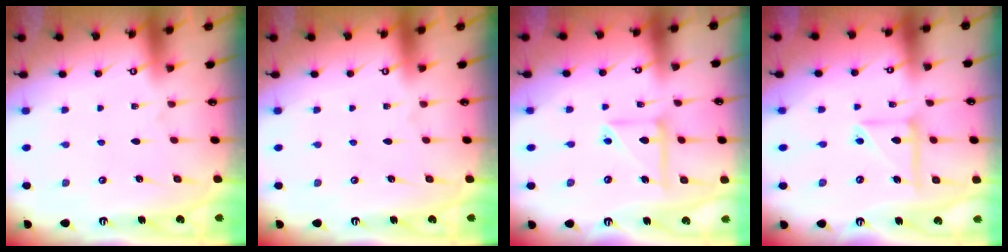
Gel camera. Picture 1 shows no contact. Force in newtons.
{"total": 0.0}
{"total": 11.6, "press": 11.5, "slide": 1.3}
{"total": 11.6, "press": 11.5, "slide": 1.3}